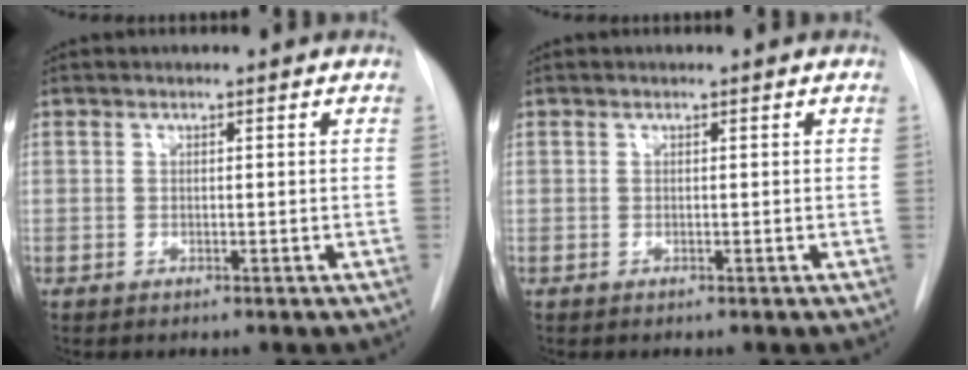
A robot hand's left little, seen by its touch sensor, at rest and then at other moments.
{"total": 0.0}